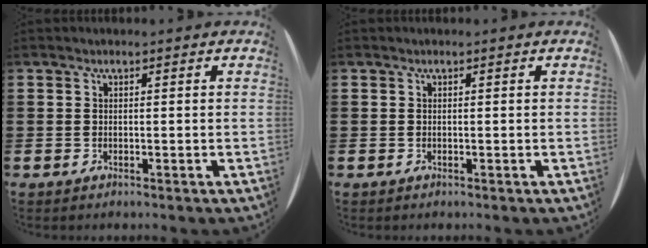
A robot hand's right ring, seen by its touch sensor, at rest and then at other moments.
{"total": 0.0}